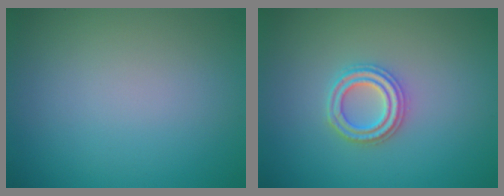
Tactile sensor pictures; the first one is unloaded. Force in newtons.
{"total": 2.7, "press": 2.6, "slide": 0.7}